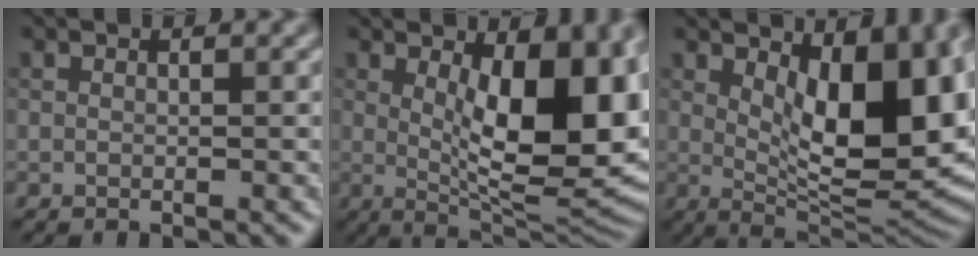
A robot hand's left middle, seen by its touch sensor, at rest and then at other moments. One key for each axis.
{"total": 12.1, "fx": 1.9, "fy": 4.7, "fz": 11.0, "tx": -0.137, "ty": -0.011, "tz": 0.031}
{"total": 10.8, "fx": 2.2, "fy": 4.5, "fz": 9.5, "tx": -0.134, "ty": -0.011, "tz": 0.042}